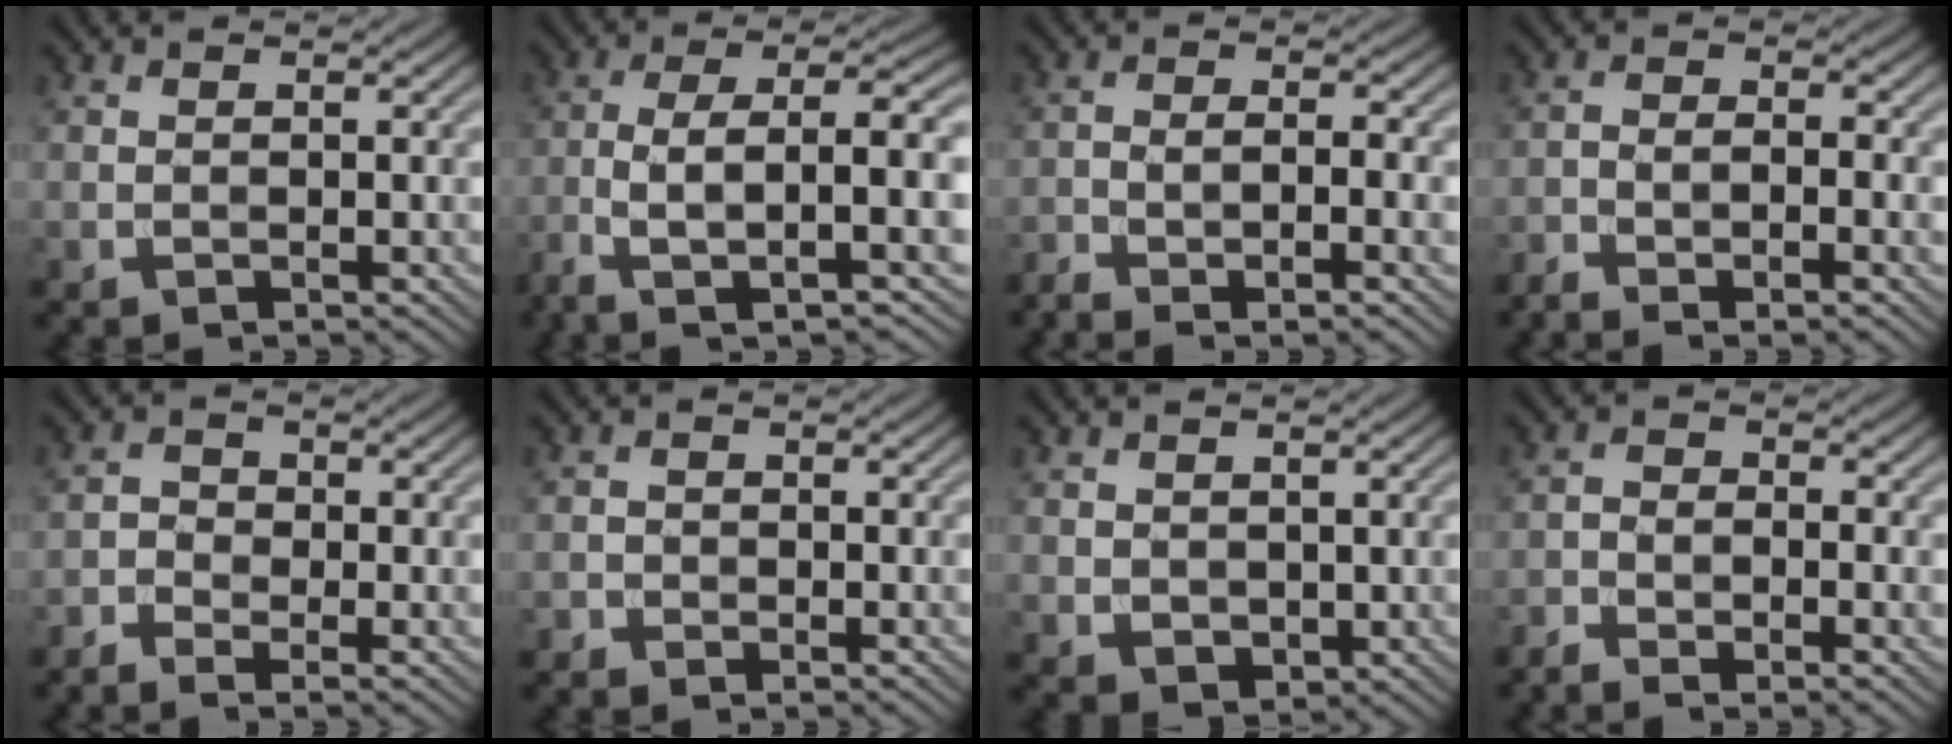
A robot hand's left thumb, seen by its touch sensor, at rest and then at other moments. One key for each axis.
{"total": 10.2, "fx": -3.2, "fy": 2.5, "fz": 9.4, "tx": -0.159, "ty": 0.011, "tz": -0.063}
{"total": 5.7, "fx": -3.2, "fy": 1.4, "fz": 4.4, "tx": -0.082, "ty": -0.006, "tz": -0.055}
{"total": 5.3, "fx": -3.3, "fy": 1.4, "fz": 3.8, "tx": -0.070, "ty": -0.006, "tz": -0.059}
{"total": 3.5, "fx": -2.3, "fy": 1.9, "fz": 1.9, "tx": -0.037, "ty": -0.003, "tz": -0.048}
{"total": 1.1, "fx": -0.6, "fy": 0.8, "fz": 0.3, "tx": -0.005, "ty": -0.002, "tz": -0.013}
{"total": 2.4, "fx": 0.9, "fy": 1.9, "fz": 1.2, "tx": -0.035, "ty": -0.008, "tz": 0.023}
{"total": 4.6, "fx": -3.0, "fy": 1.7, "fz": 3.0, "tx": -0.055, "ty": -0.007, "tz": -0.059}